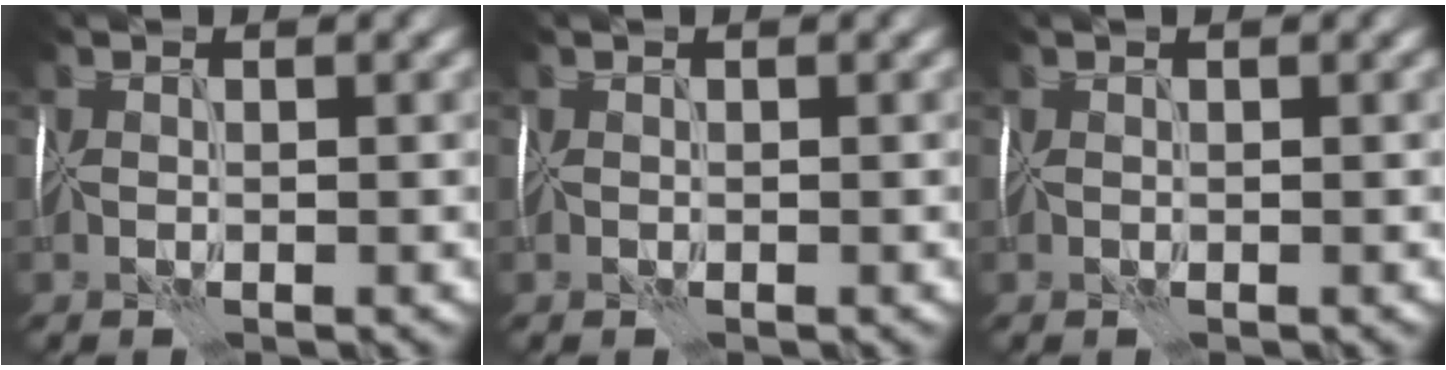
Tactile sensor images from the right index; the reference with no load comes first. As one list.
[{"total": 0.0}, {"total": 0.6, "force": [0.3, 0.2, 0.4], "torque": [-0.002, 0.005, 0.001]}]